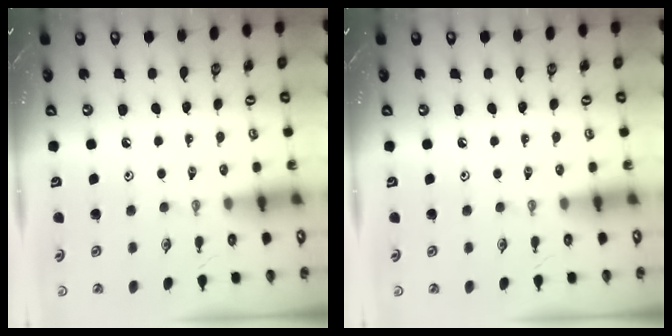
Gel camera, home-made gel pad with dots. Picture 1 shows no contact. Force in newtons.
{"total": 0.0}